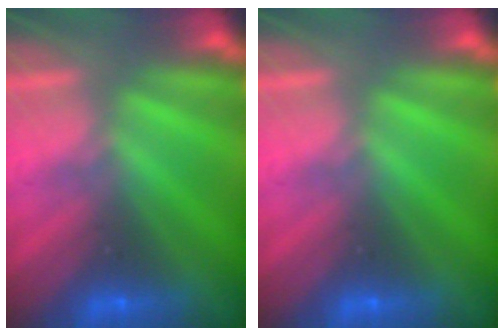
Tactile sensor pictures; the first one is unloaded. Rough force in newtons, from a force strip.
{"total": 0.0}